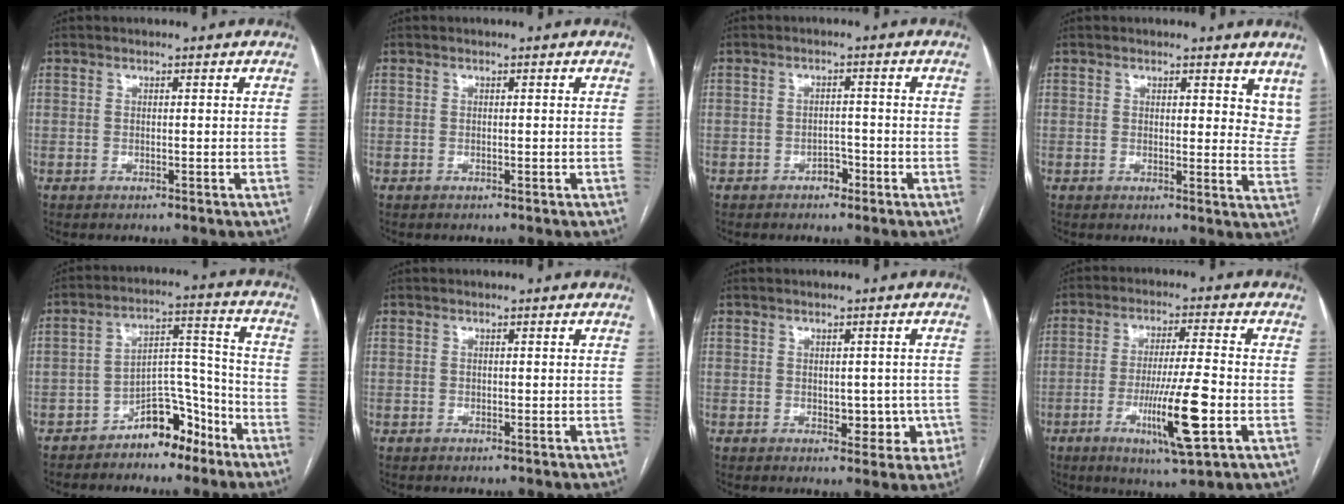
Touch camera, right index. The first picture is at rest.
{"total": 0.0}
{"total": 2.1, "force": [-1.4, 1.3, 1.0], "torque": [-0.009, 0.007, -0.021]}
{"total": 6.5, "force": [5.2, 2.8, 2.9], "torque": [-0.009, -0.027, 0.043]}
{"total": 8.9, "force": [-6.4, 4.3, 4.6], "torque": [-0.065, 0.036, -0.103]}
{"total": 0.0}
{"total": 4.8, "force": [-0.7, 3.1, 3.6], "torque": [-0.030, 0.009, 0.000]}
{"total": 11.8, "force": [-3.7, 0.4, 11.2], "torque": [-0.200, -0.020, -0.063]}